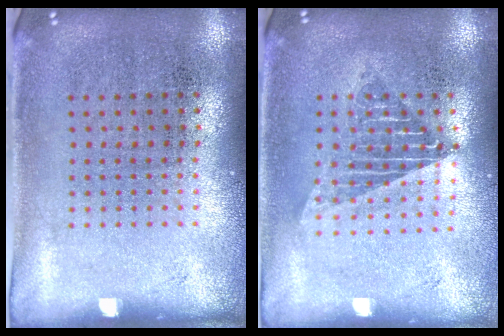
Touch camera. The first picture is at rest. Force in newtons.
{"total": 1.5, "press": 1.3, "slide": 0.7}